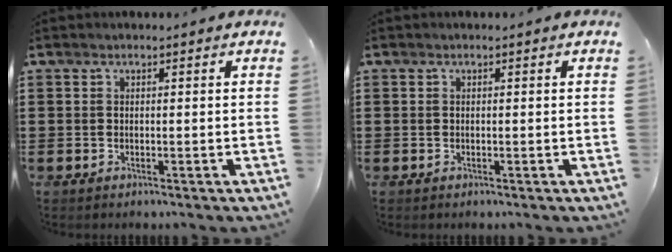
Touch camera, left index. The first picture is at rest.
{"total": 0.0}